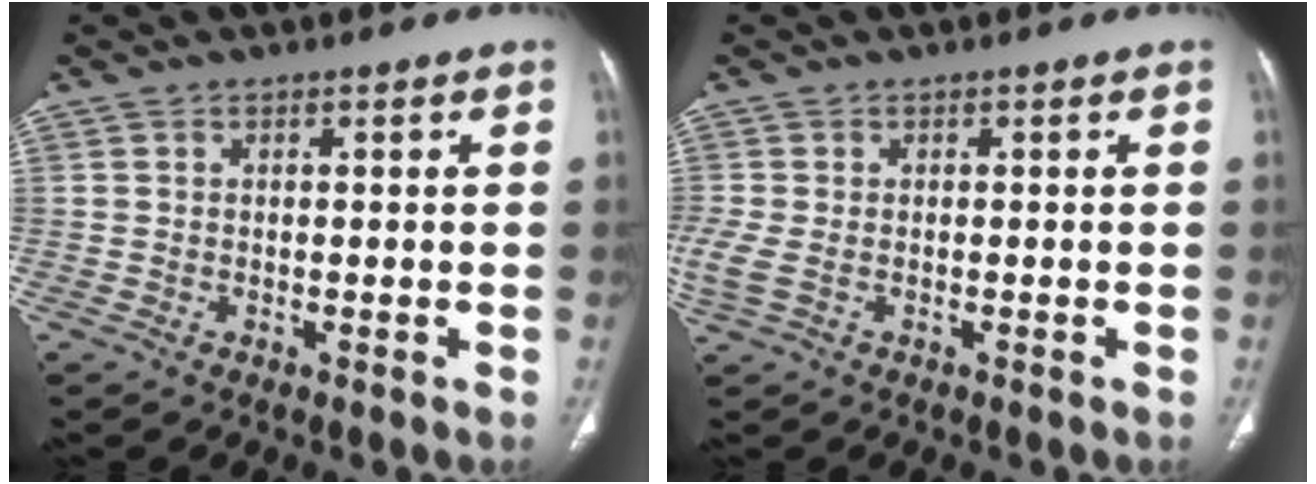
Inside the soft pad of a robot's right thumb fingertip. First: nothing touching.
{"total": 4.1, "force": [-0.9, 2.4, 3.1], "torque": [-0.103, -0.004, -0.012]}